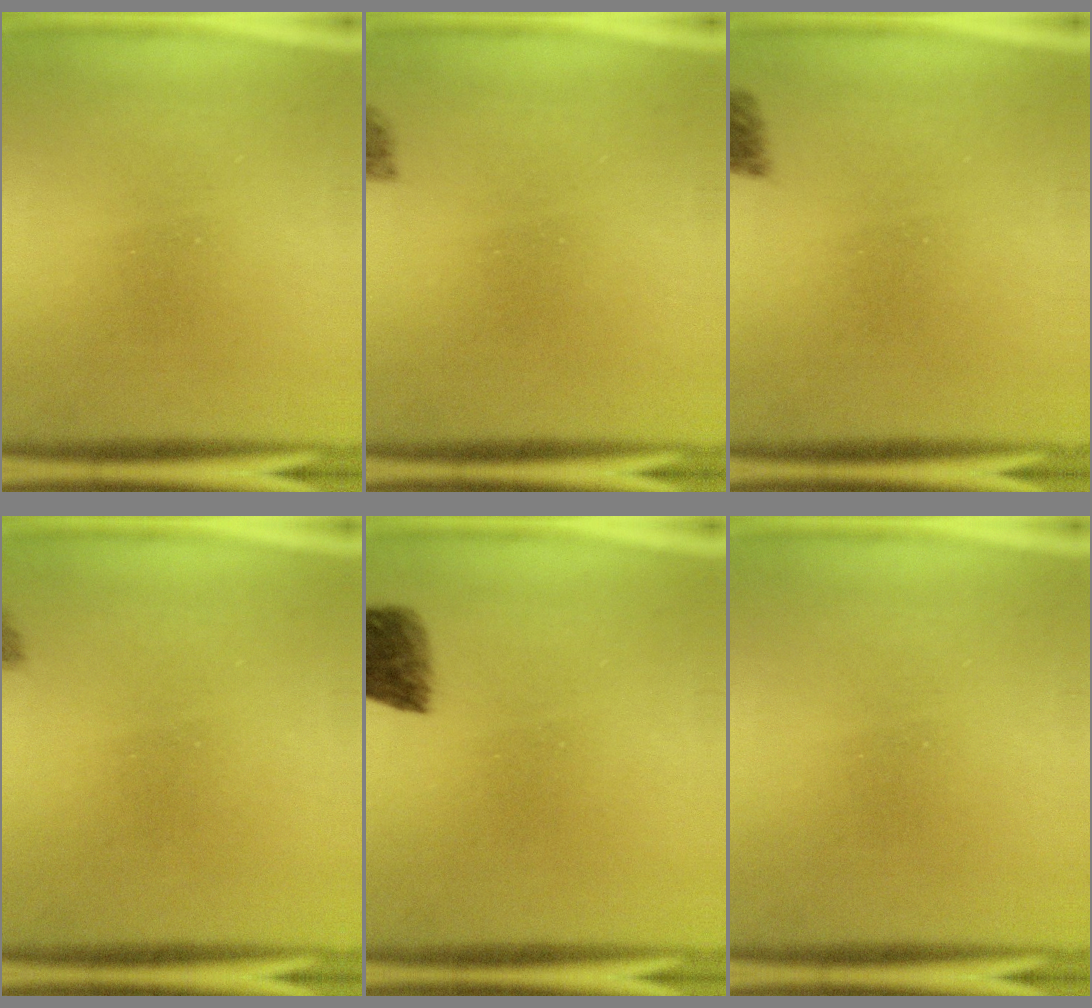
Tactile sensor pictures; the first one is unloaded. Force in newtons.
{"total": 1.8}
{"total": 2.7}
{"total": 1.3}
{"total": 6.1}
{"total": 0.0}